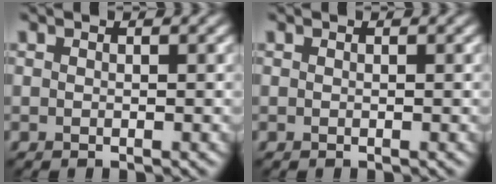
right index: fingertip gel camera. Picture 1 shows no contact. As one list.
[{"total": 0.0}]